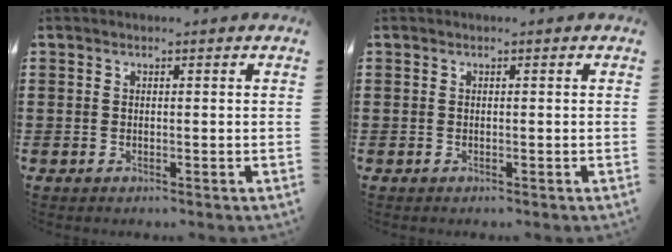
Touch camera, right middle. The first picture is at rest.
{"total": 0.0}